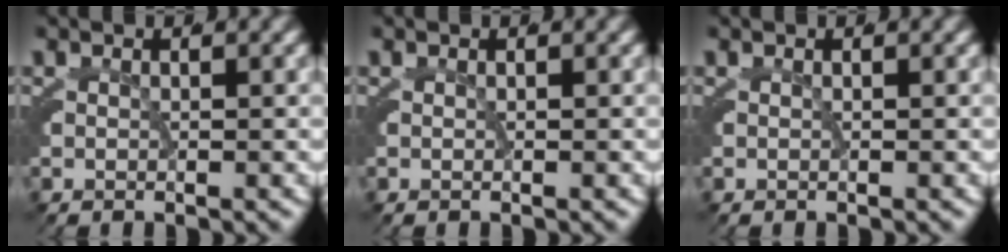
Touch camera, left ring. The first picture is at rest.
{"total": 0.0}
{"total": 0.0}